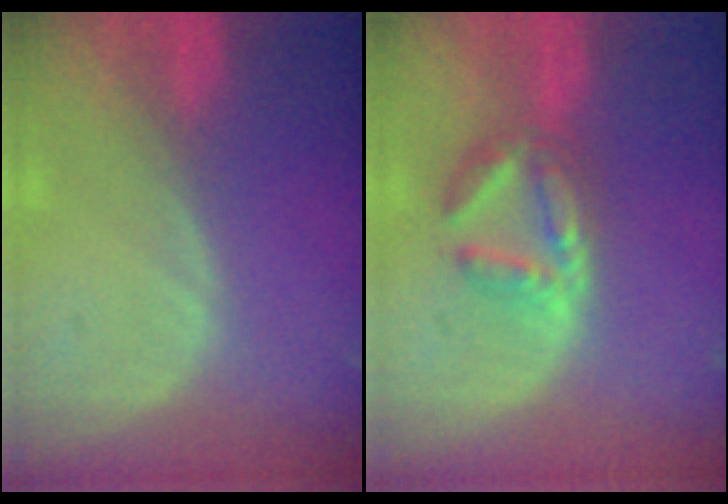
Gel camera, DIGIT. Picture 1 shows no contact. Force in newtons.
{"total": 6.0, "press": 5.7, "slide": 2.1}